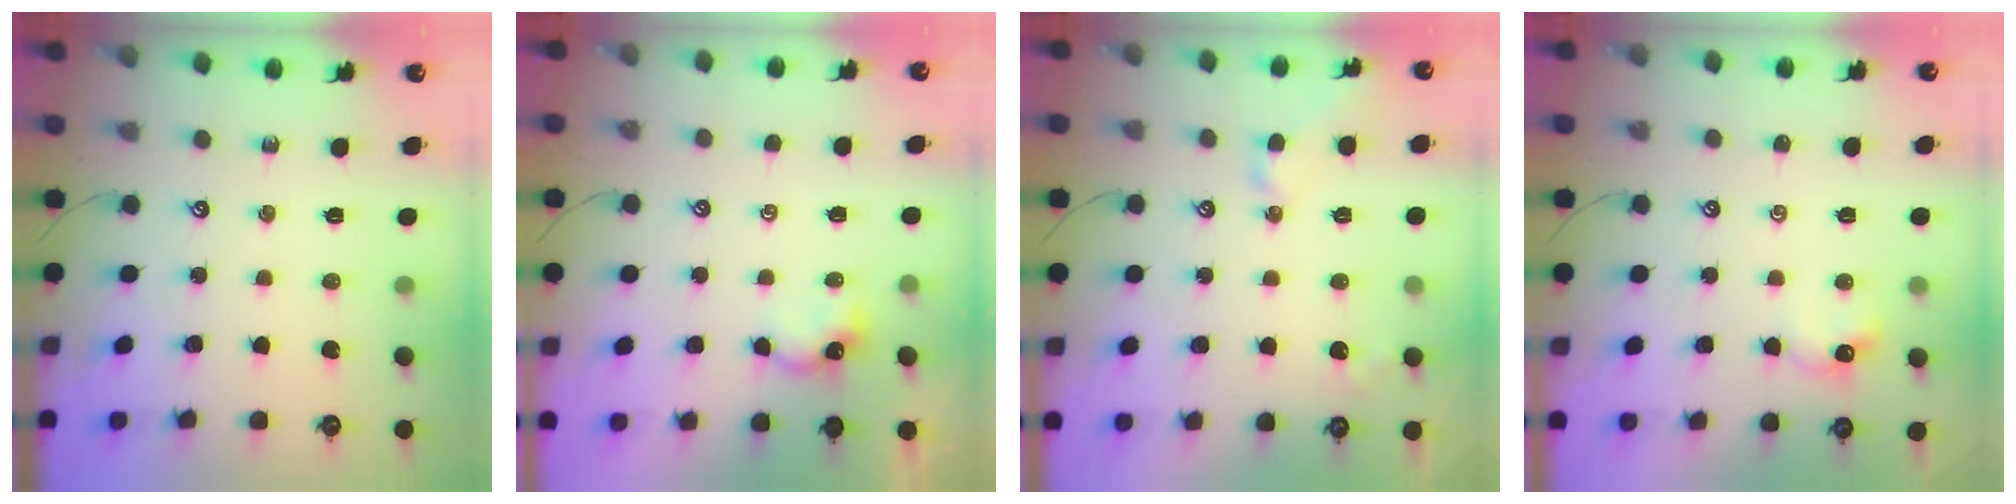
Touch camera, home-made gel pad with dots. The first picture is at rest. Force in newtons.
{"total": 0.0}
{"total": 1.9, "press": 1.8, "slide": 0.7}
{"total": 1.7, "press": 1.7, "slide": 0.3}